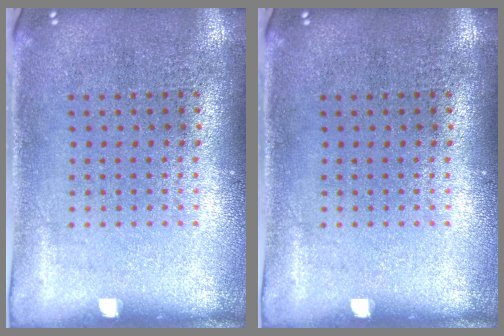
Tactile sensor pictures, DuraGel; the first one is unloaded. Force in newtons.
{"total": 0.0}